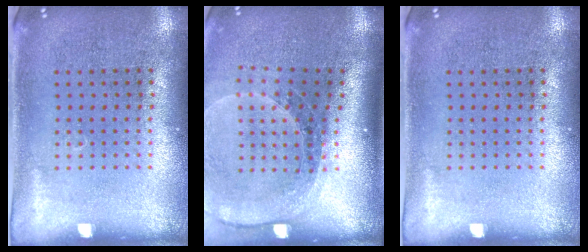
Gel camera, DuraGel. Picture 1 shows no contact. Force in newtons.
{"total": 1.8, "press": 1.6, "slide": 0.7}
{"total": 0.0}